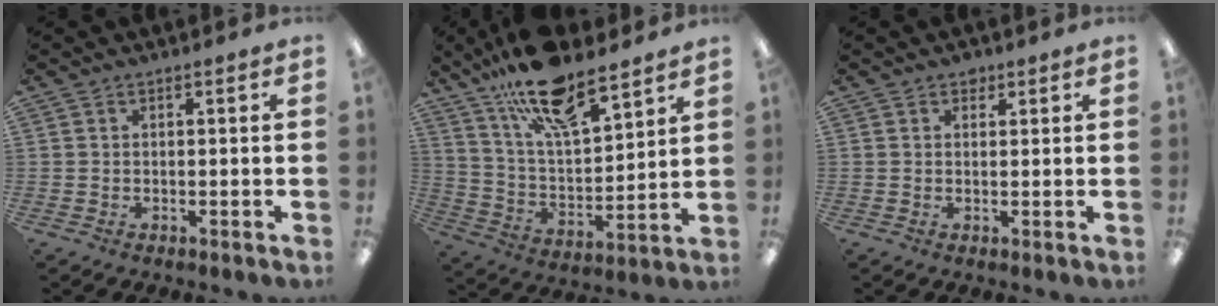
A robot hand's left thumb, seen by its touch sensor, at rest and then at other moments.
{"total": 18.9, "force": [14.3, 6.5, 10.6], "torque": [-0.190, -0.079, 0.249]}
{"total": 1.6, "force": [1.2, 0.9, 0.5], "torque": [-0.001, -0.002, 0.021]}